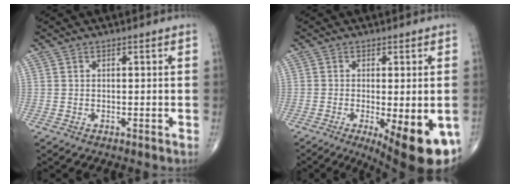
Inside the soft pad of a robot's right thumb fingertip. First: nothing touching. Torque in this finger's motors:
{"motor_torque": [-0.09, 1.01, 0.23, -0.22, 0.13]}